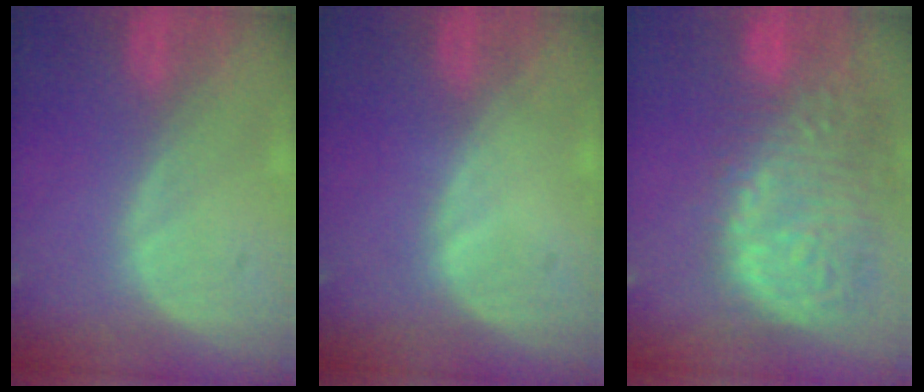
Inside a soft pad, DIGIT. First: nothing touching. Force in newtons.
{"total": 0.5, "press": 0.1, "slide": 0.5}
{"total": 15.0, "press": 12.4, "slide": 8.4}